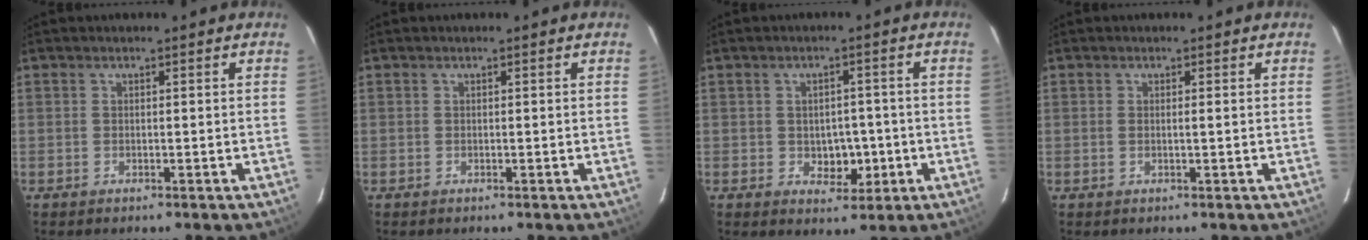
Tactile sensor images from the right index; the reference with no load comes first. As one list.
[{"total": 0.0}, {"total": 4.6, "force": [-1.0, 3.2, 3.1], "torque": [-0.033, 0.007, -0.005]}, {"total": 0.9, "force": [0.0, 0.0, 0.9], "torque": [-0.021, 0.000, 0.000]}]